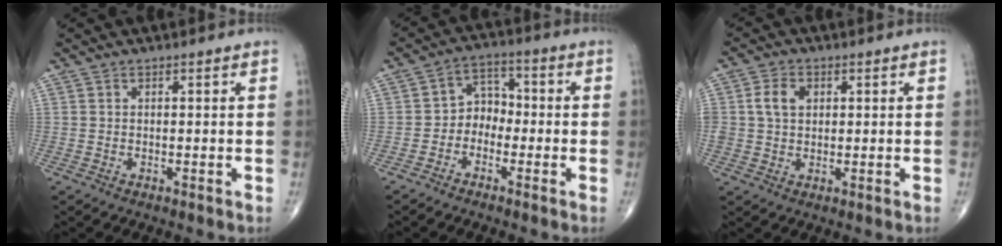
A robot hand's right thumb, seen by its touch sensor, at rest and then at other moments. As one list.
[{"total": 5.4, "force": [-1.9, 4.2, 2.7], "torque": [-0.018, 0.031, -0.051]}, {"total": 4.8, "force": [1.0, 3.7, 3.0], "torque": [-0.050, 0.002, 0.017]}]